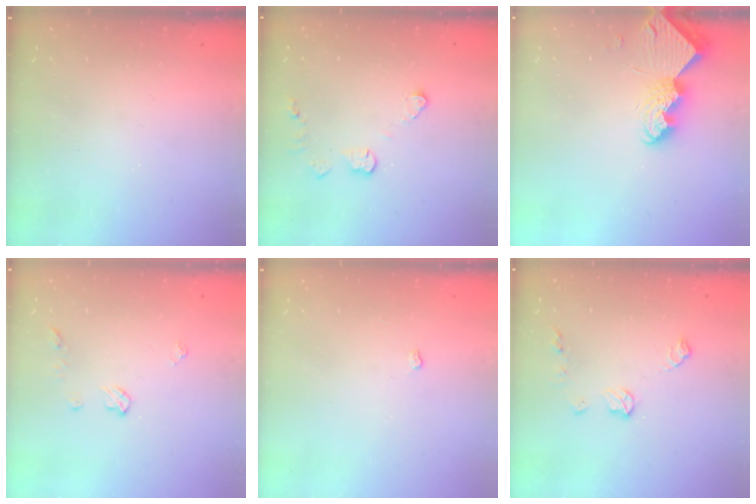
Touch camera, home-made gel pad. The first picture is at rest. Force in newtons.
{"total": 4.6, "press": 4.6, "slide": 0.2}
{"total": 8.7, "press": 8.7, "slide": 0.7}
{"total": 6.9, "press": 6.8, "slide": 0.8}
{"total": 3.2, "press": 3.2, "slide": 0.5}
{"total": 7.0, "press": 7.0, "slide": 0.4}